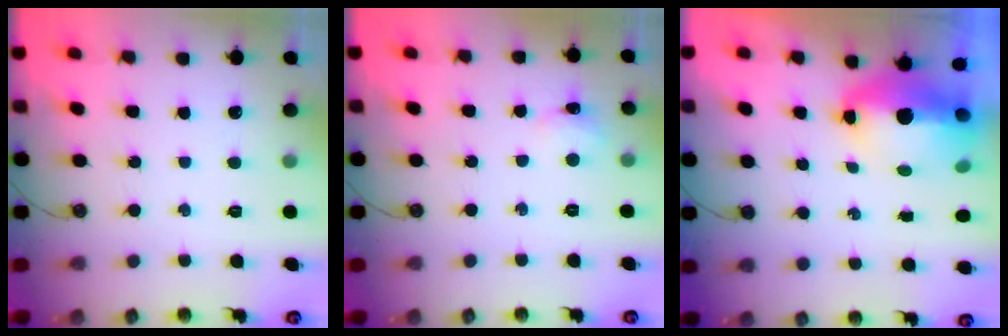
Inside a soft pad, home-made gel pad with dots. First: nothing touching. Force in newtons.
{"total": 2.5, "press": 2.4, "slide": 0.5}
{"total": 9.9, "press": 9.9, "slide": 1.1}